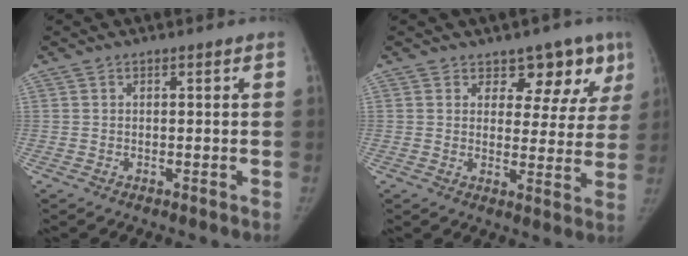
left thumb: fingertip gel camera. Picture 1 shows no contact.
{"total": 8.7, "force": [6.0, 5.4, 3.2], "torque": [0.006, -0.033, 0.066]}